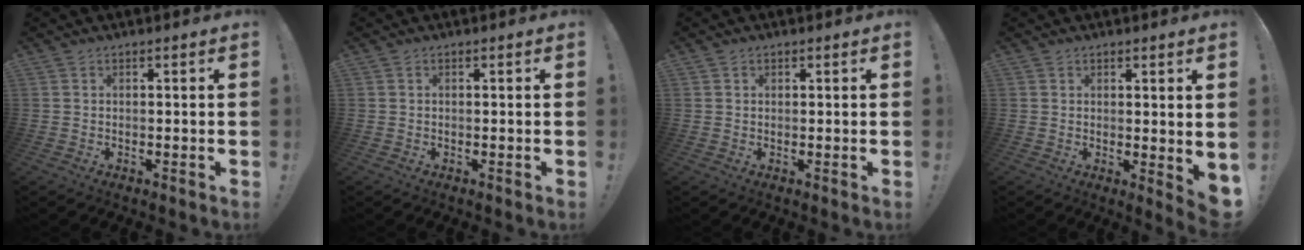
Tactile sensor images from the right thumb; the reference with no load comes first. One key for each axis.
{"total": 0.0}
{"total": 0.8, "fx": 0.4, "fy": 0.7, "fz": 0.1, "tx": 0.004, "ty": 0.000, "tz": 0.006}
{"total": 3.6, "fx": 1.7, "fy": 1.2, "fz": 2.9, "tx": -0.023, "ty": -0.019, "tz": 0.031}